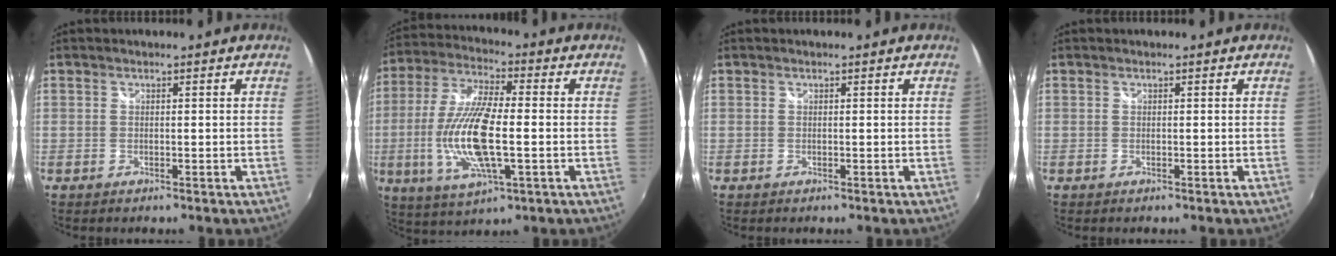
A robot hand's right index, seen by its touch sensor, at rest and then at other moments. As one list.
[{"total": 16.0, "force": [-2.5, 4.7, 15.1], "torque": [-0.310, -0.010, -0.046]}, {"total": 0.0}, {"total": 0.0}]